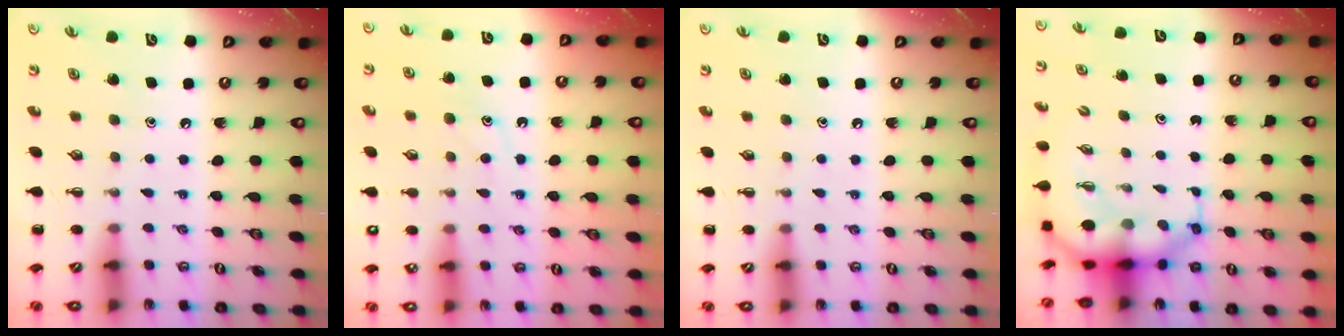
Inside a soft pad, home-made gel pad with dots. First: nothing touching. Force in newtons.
{"total": 10.1, "press": 10.1, "slide": 0.8}
{"total": 3.6, "press": 3.3, "slide": 1.3}
{"total": 8.0, "press": 7.7, "slide": 2.1}